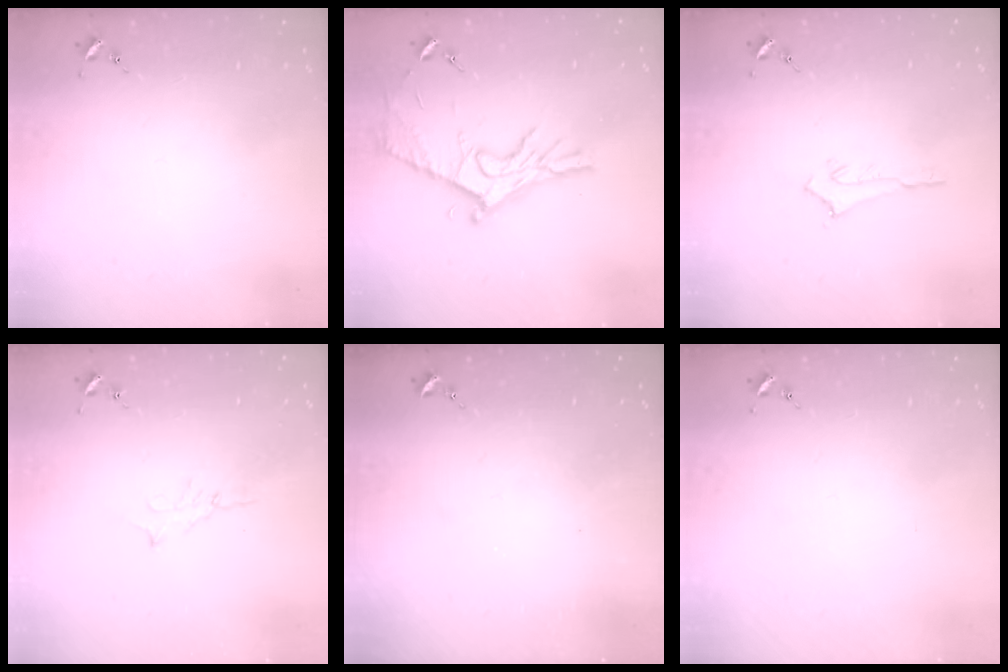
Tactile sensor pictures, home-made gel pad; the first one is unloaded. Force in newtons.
{"total": 13.9, "press": 13.9, "slide": 0.7}
{"total": 2.9, "press": 2.9, "slide": 0.2}
{"total": 4.7, "press": 4.7, "slide": 0.5}
{"total": 0.0}
{"total": 0.0}